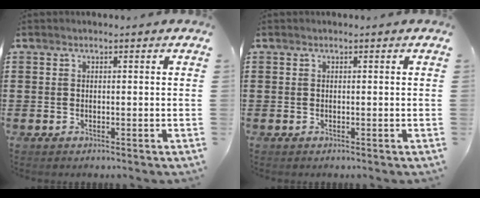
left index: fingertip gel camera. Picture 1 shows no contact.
{"total": 0.0}